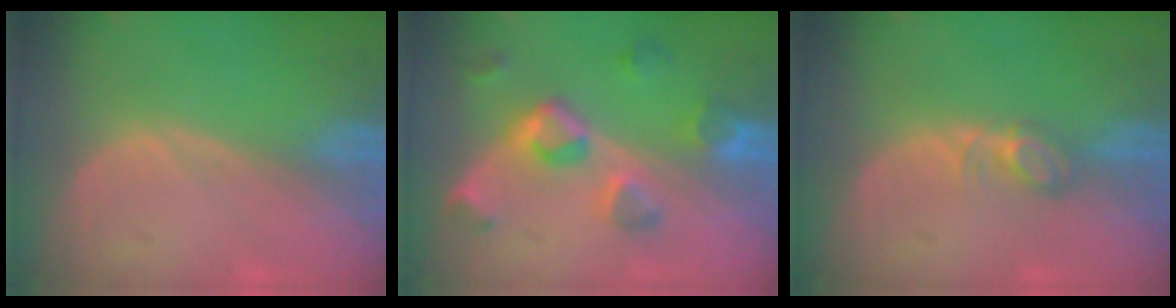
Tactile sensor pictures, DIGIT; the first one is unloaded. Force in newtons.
{"total": 7.6, "press": 7.2, "slide": 2.5}
{"total": 2.8, "press": 2.8, "slide": 0.4}